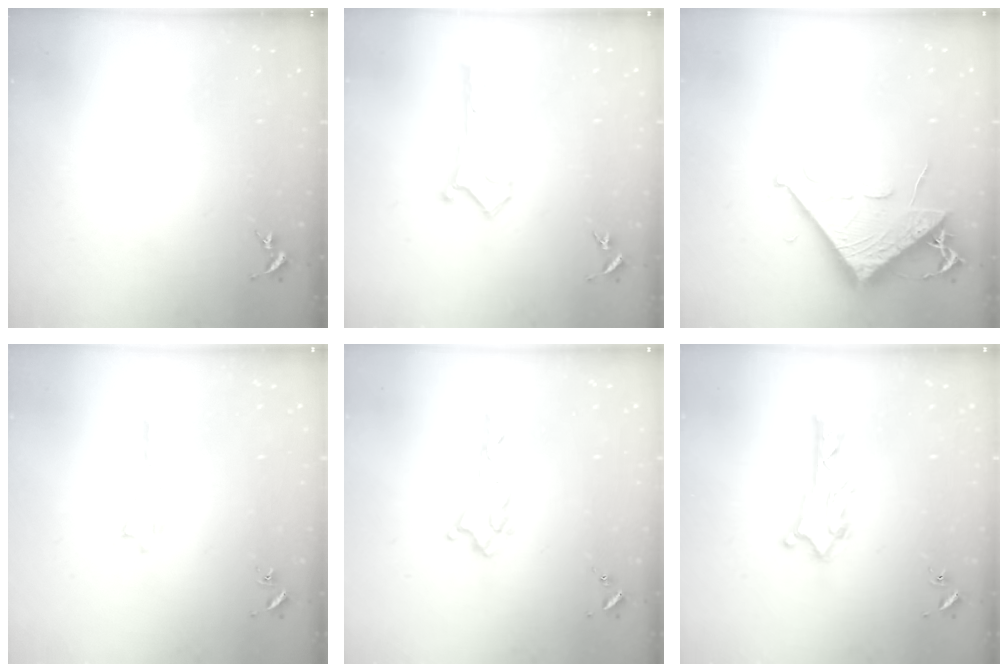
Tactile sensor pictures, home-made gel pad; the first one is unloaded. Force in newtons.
{"total": 0.0}
{"total": 8.4, "press": 8.3, "slide": 1.1}
{"total": 0.0}
{"total": 0.6, "press": 0.6, "slide": 0.1}
{"total": 1.2, "press": 1.1, "slide": 0.1}